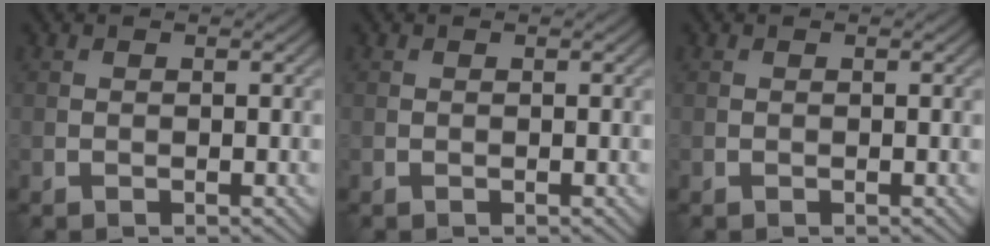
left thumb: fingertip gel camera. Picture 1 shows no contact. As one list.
[{"total": 0.0}, {"total": 0.0}]